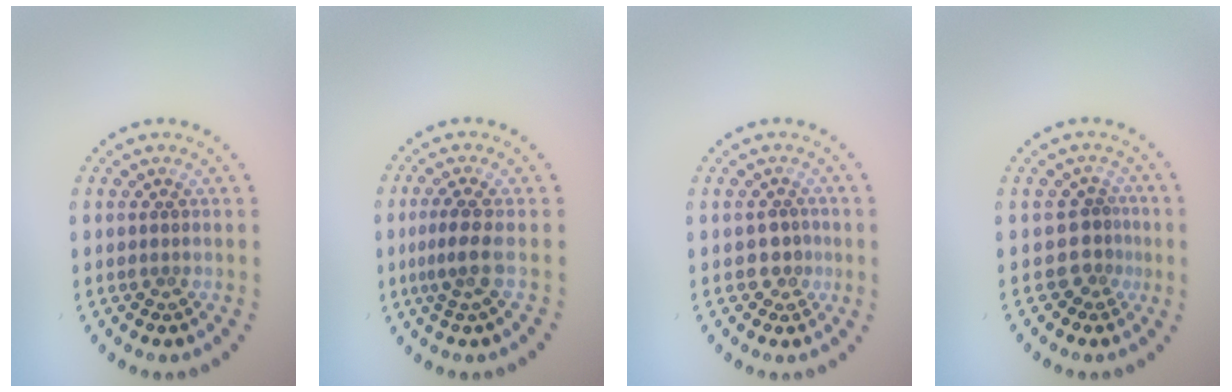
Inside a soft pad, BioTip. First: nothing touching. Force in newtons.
{"total": 2.3, "press": 1.5, "slide": 1.8}
{"total": 1.3, "press": 1.2, "slide": 0.6}
{"total": 2.0, "press": 1.3, "slide": 1.6}